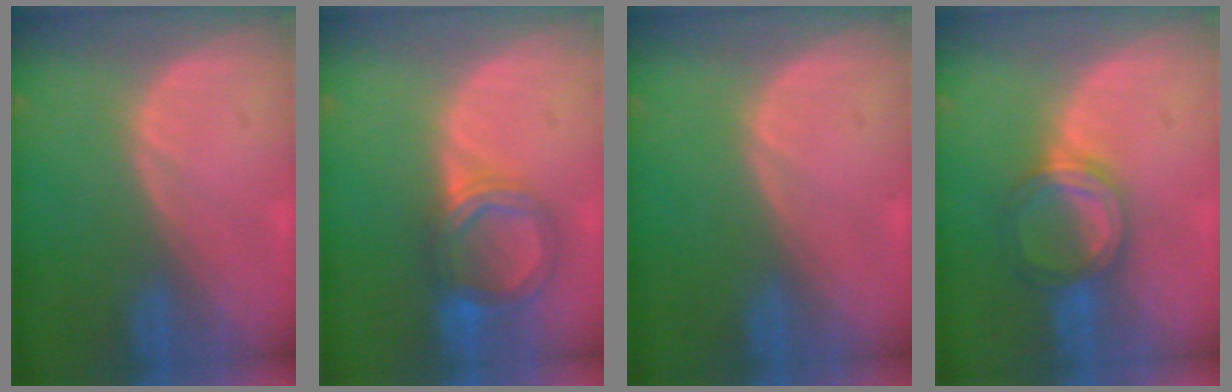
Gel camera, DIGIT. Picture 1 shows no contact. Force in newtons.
{"total": 6.2, "press": 6.1, "slide": 1.2}
{"total": 0.0}
{"total": 5.3, "press": 5.2, "slide": 0.5}